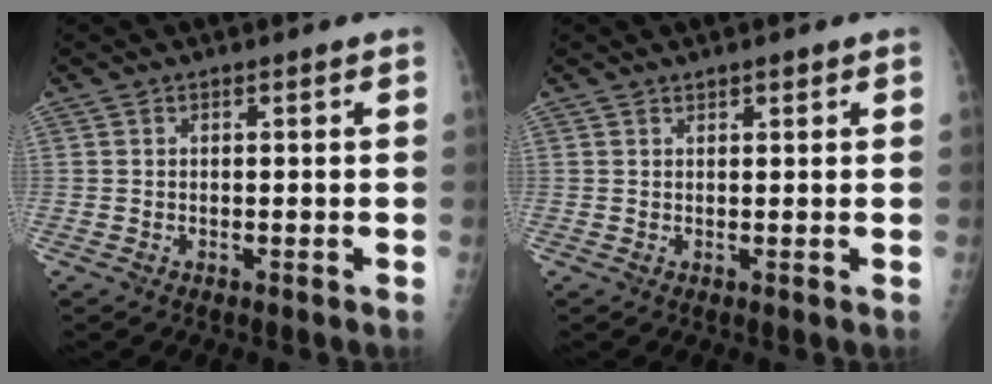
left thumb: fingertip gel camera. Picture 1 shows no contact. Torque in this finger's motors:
{"motor_torque": [-0.18, -0.01, 0.05, 0.07, -0.01]}